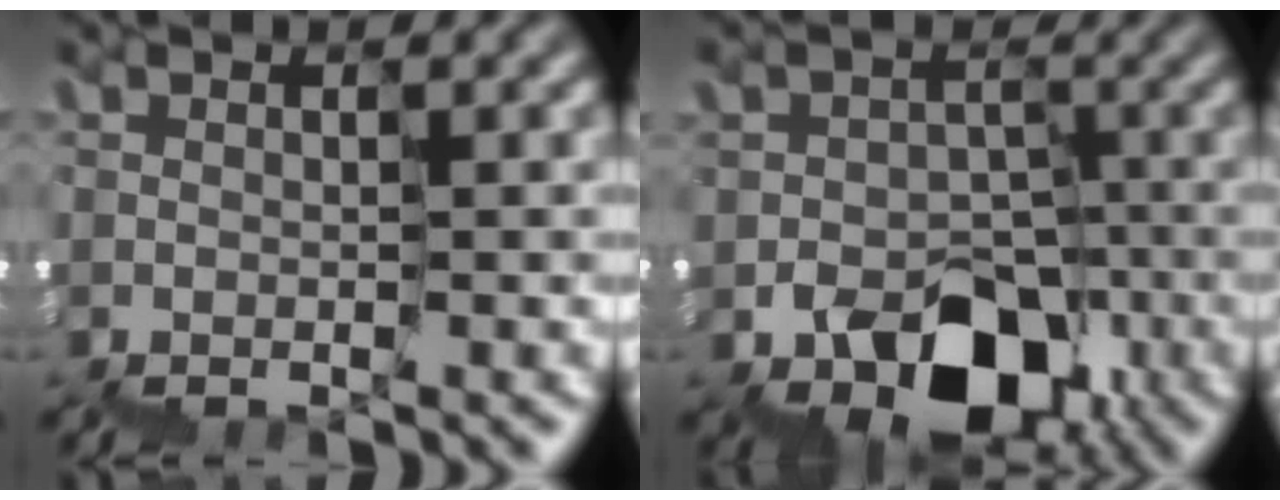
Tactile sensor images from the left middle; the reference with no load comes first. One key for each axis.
{"total": 8.0, "fx": -3.7, "fy": 6.1, "fz": 3.7, "tx": -0.039, "ty": -0.005, "tz": -0.058}